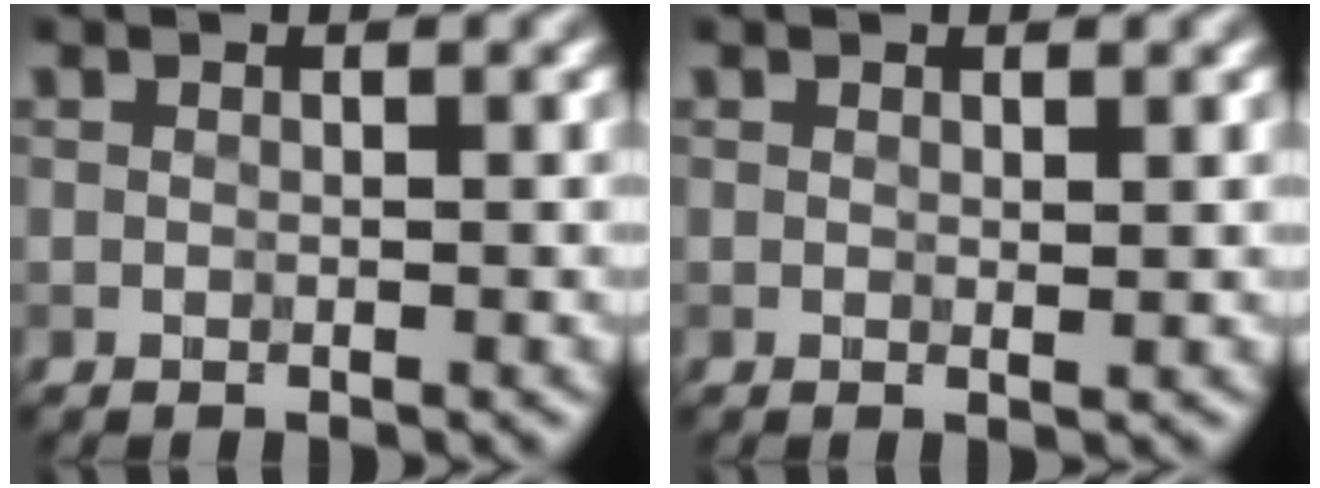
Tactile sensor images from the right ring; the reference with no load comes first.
{"total": 0.5, "force": [0.3, -0.1, 0.4], "torque": [-0.004, 0.001, 0.008]}